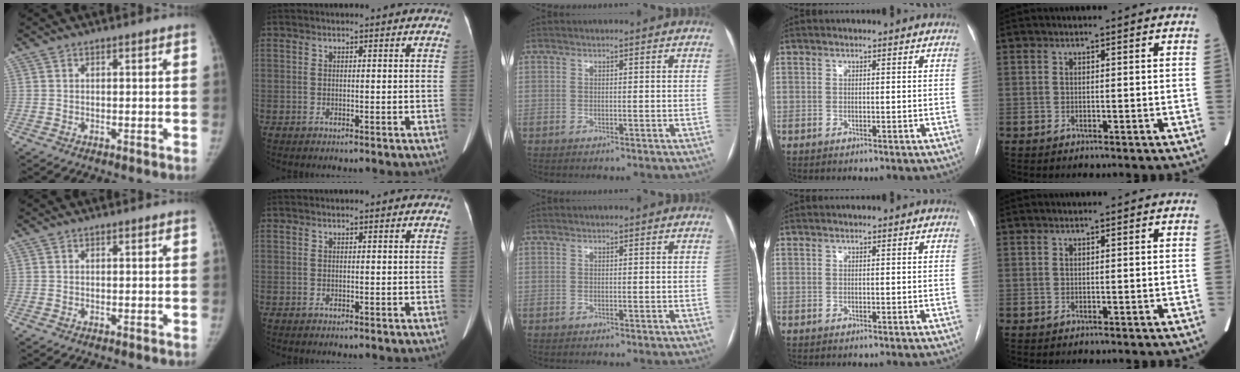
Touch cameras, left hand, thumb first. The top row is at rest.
{}